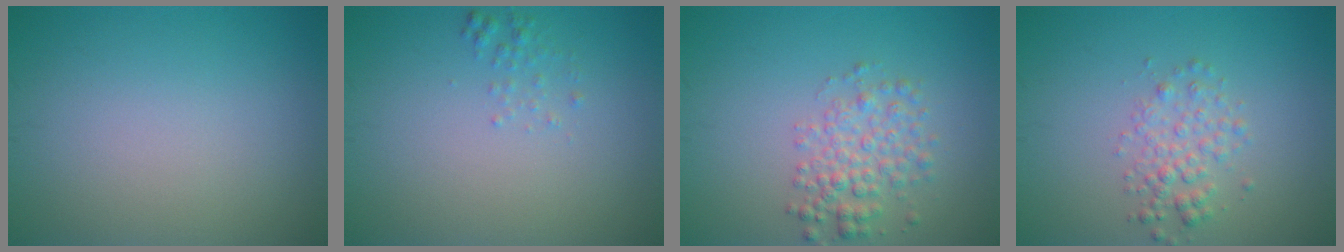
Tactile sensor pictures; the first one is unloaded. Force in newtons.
{"total": 1.0, "press": 1.0, "slide": 0.0}
{"total": 3.2, "press": 3.2, "slide": 0.1}
{"total": 2.3, "press": 2.3, "slide": 0.1}